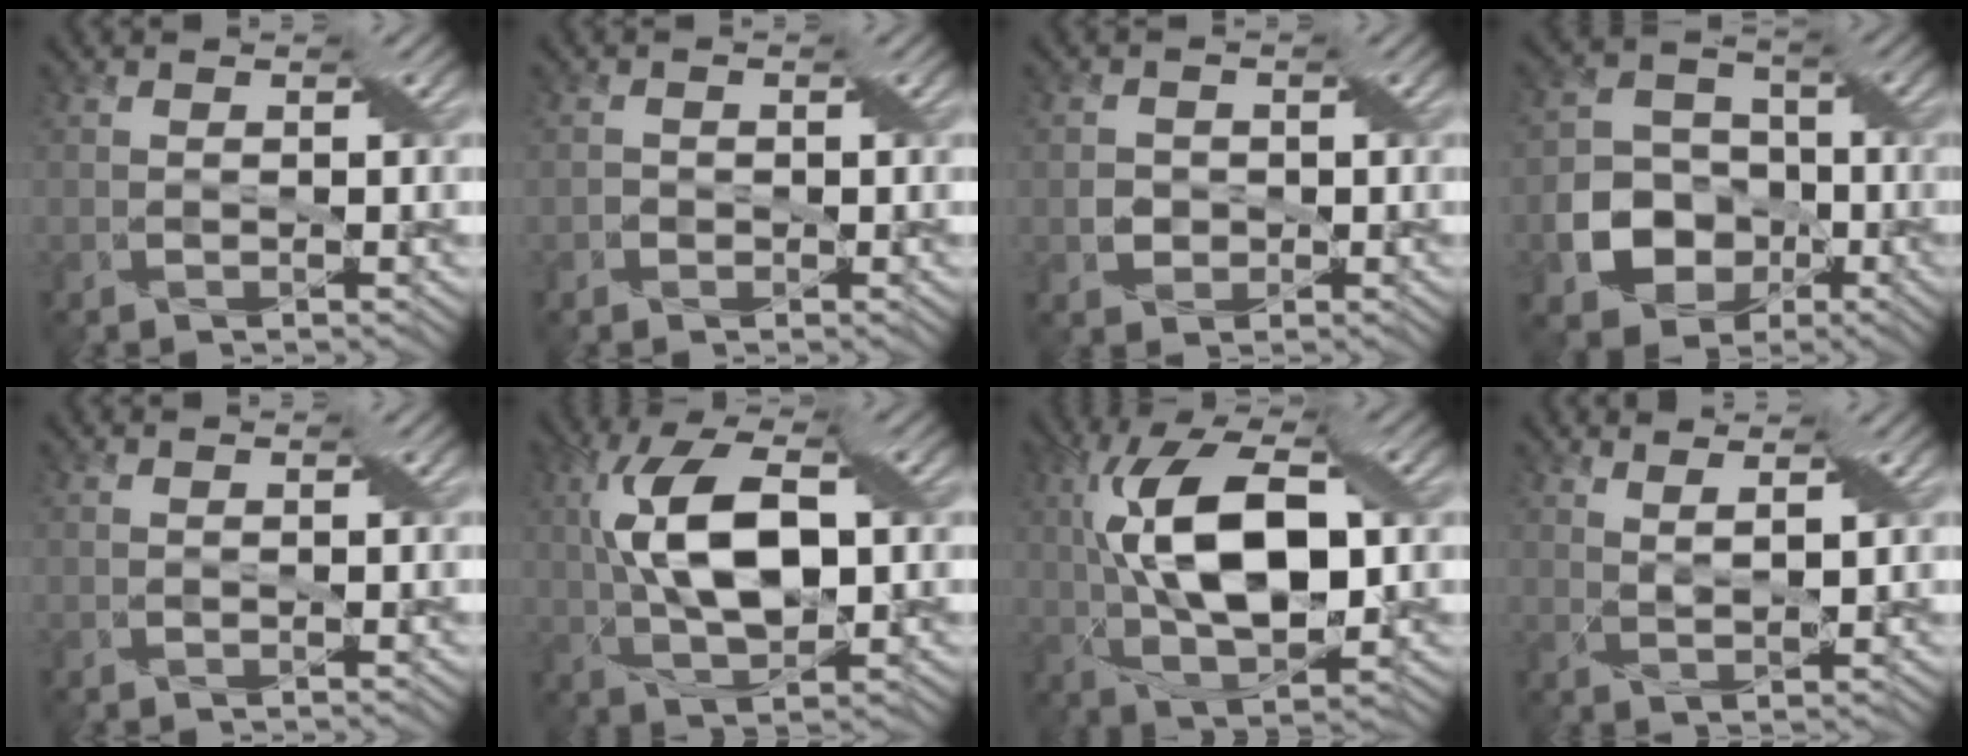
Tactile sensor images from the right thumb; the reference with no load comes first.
{"total": 0.9, "force": [-0.4, 0.8, -0.1], "torque": [0.004, -0.004, -0.007]}
{"total": 2.0, "force": [-0.4, 2.0, 0.3], "torque": [-0.006, -0.006, -0.007]}
{"total": 9.3, "force": [-3.3, 7.8, 3.7], "torque": [-0.084, -0.020, -0.075]}
{"total": 0.0}
{"total": 11.1, "force": [1.1, 5.3, 9.7], "torque": [-0.193, 0.013, 0.021]}
{"total": 13.8, "force": [1.3, 6.6, 12.0], "torque": [-0.233, 0.013, 0.023]}
{"total": 3.2, "force": [2.2, 0.5, 2.2], "torque": [-0.034, -0.007, 0.045]}